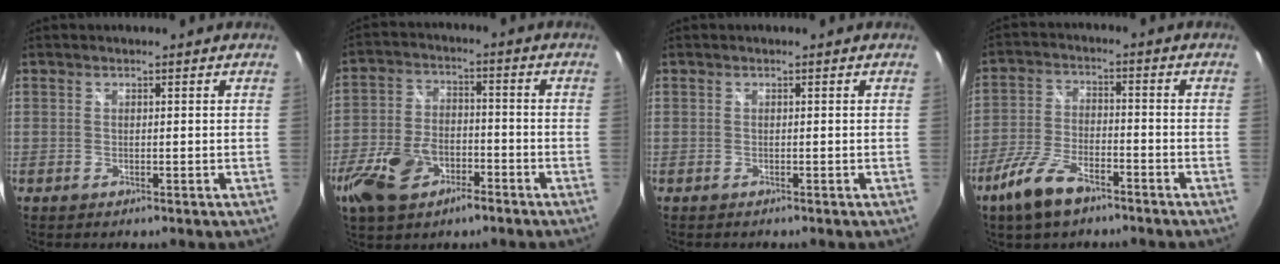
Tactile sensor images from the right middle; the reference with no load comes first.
{"total": 12.8, "force": [-6.9, 7.4, 7.8], "torque": [-0.183, -0.003, -0.126]}
{"total": 0.6, "force": [0.4, -0.4, -0.1], "torque": [0.004, -0.003, 0.002]}
{"total": 9.1, "force": [-6.1, 3.5, 5.9], "torque": [-0.134, -0.007, -0.118]}